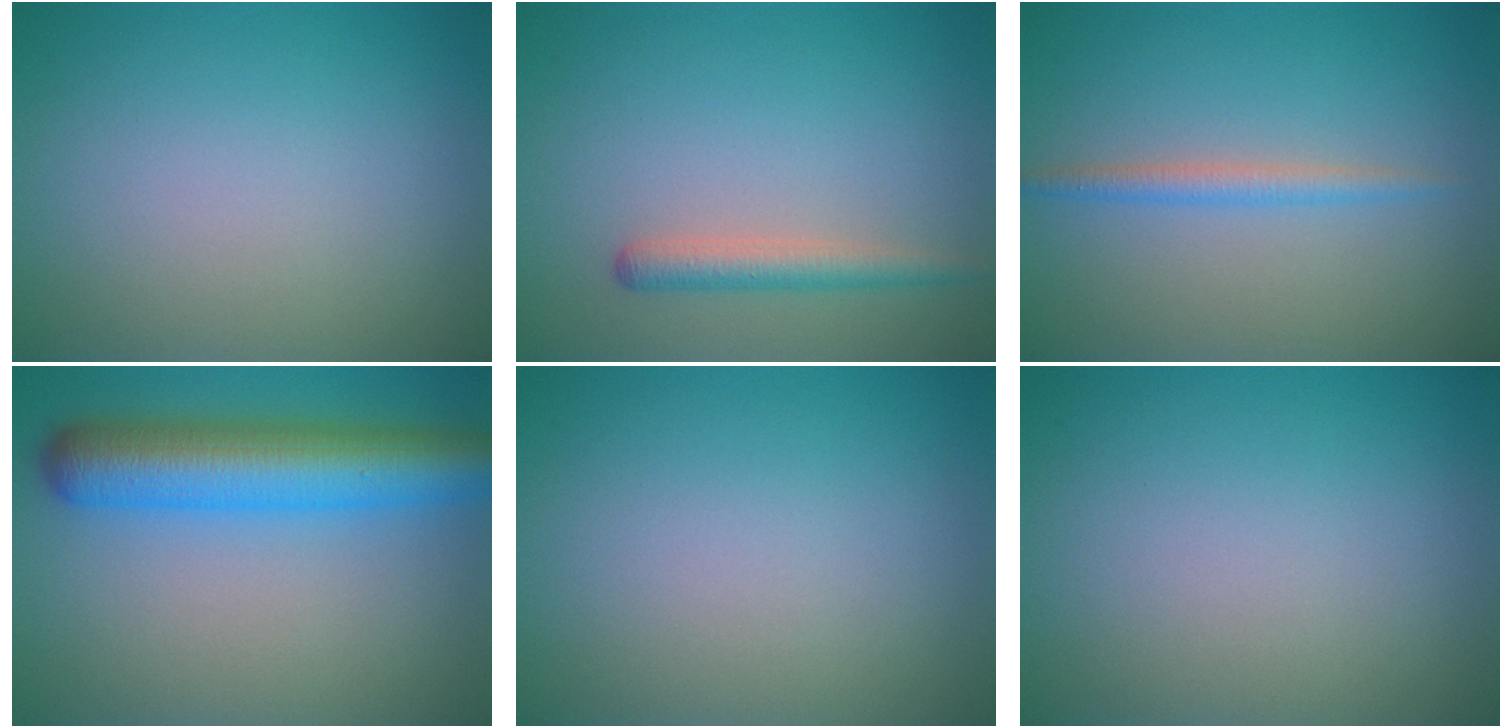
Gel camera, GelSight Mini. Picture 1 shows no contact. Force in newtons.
{"total": 2.2, "press": 2.2, "slide": 0.1}
{"total": 1.7, "press": 1.7, "slide": 0.0}
{"total": 7.8, "press": 7.8, "slide": 0.2}
{"total": 0.0}
{"total": 0.0}